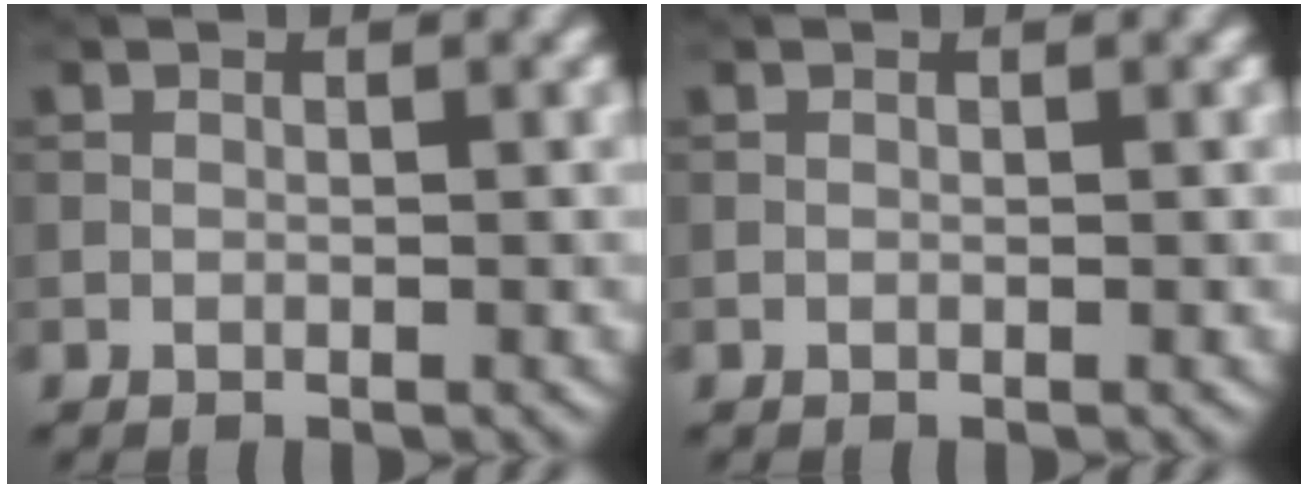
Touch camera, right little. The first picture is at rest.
{"total": 0.0}